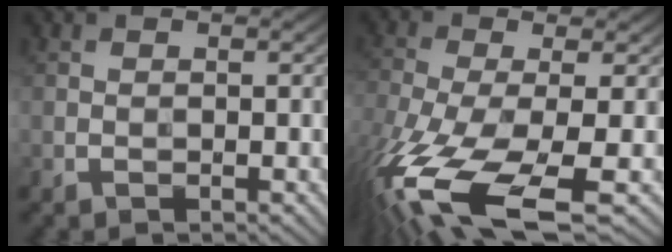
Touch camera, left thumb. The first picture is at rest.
{"total": 14.3, "force": [-6.8, 4.7, 11.7], "torque": [-0.281, -0.036, -0.114]}